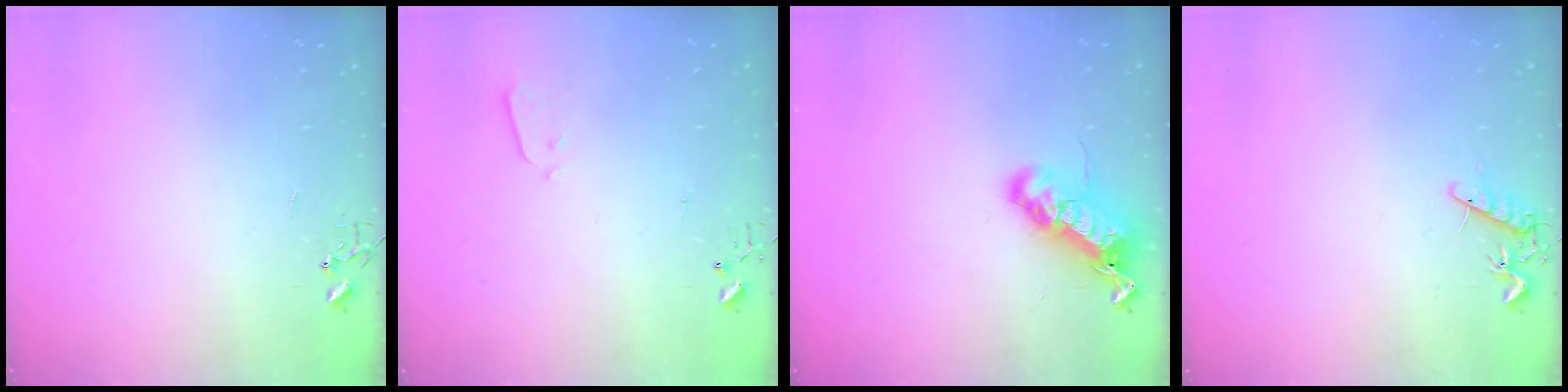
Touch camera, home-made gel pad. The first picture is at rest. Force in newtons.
{"total": 2.2, "press": 2.1, "slide": 0.3}
{"total": 21.0, "press": 21.0, "slide": 0.4}
{"total": 7.5, "press": 7.4, "slide": 0.6}